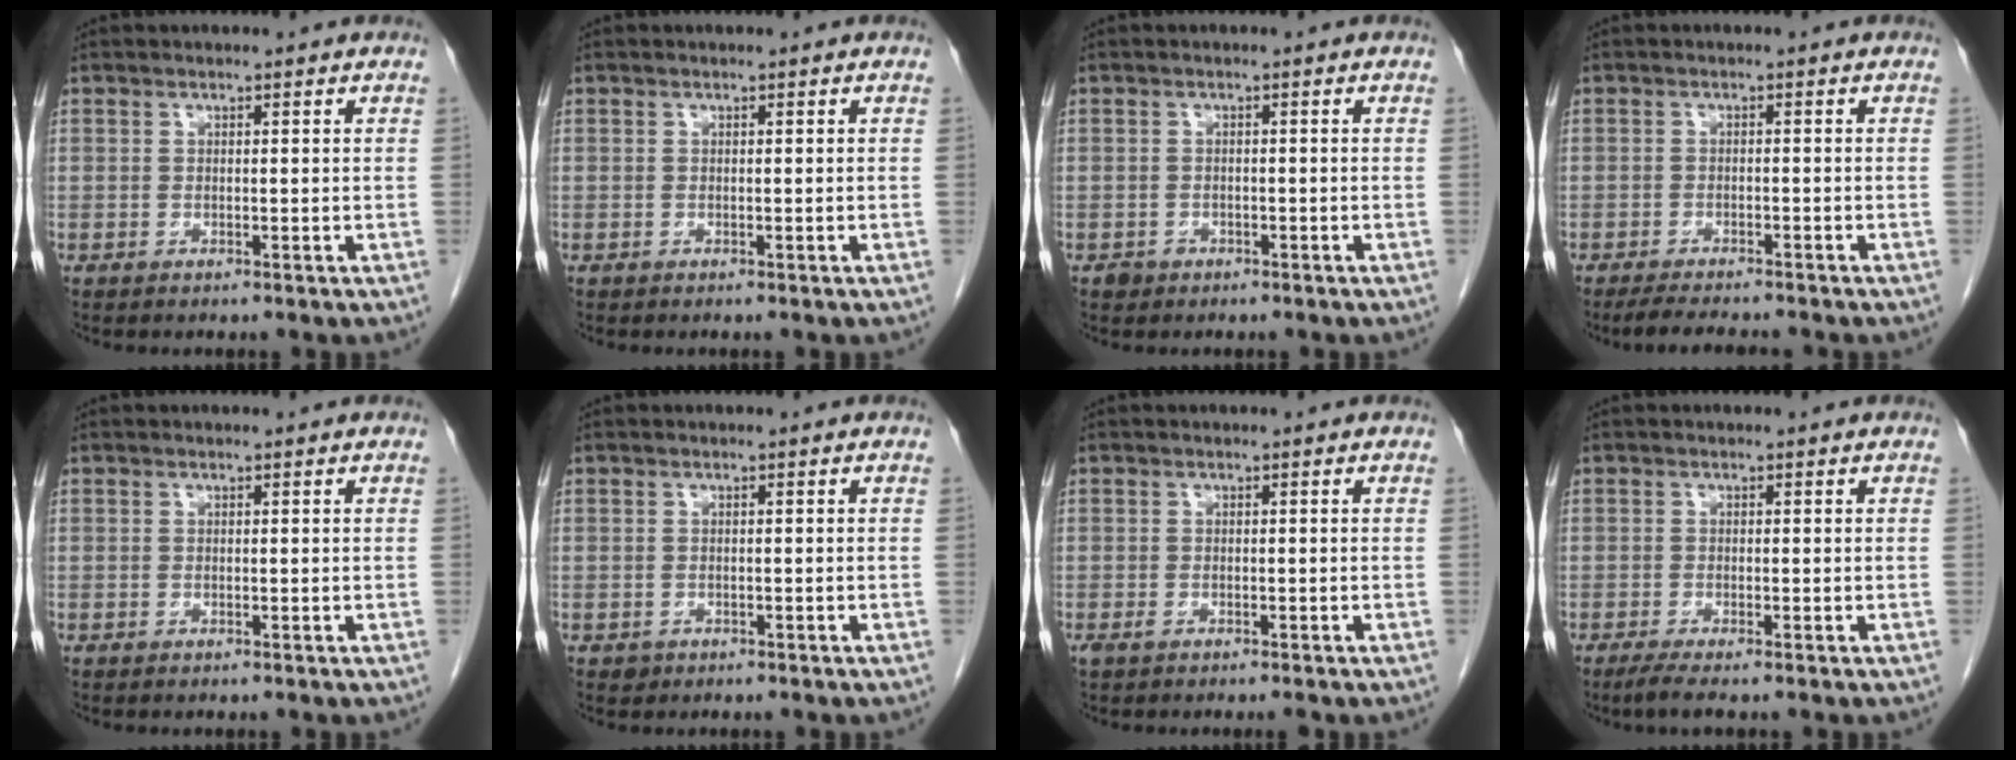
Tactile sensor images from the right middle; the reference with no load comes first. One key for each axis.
{"total": 0.0}
{"total": 1.4, "fx": -0.8, "fy": 1.1, "fz": 0.1, "tx": -0.002, "ty": 0.004, "tz": -0.011}
{"total": 5.8, "fx": -5.2, "fy": 0.6, "fz": 2.4, "tx": -0.037, "ty": -0.015, "tz": -0.083}
{"total": 0.0}
{"total": 0.9, "fx": -0.4, "fy": 0.7, "fz": 0.1, "tx": -0.004, "ty": 0.003, "tz": -0.004}
{"total": 1.5, "fx": -1.1, "fy": 0.4, "fz": 1.0, "tx": -0.018, "ty": -0.004, "tz": -0.016}
{"total": 2.3, "fx": -1.7, "fy": -0.1, "fz": 1.5, "tx": -0.037, "ty": -0.008, "tz": -0.035}